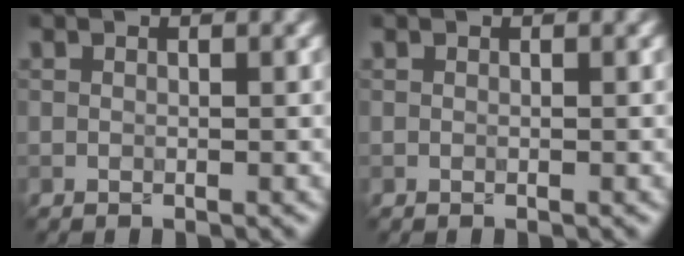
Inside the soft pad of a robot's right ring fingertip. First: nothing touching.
{"total": 0.0}